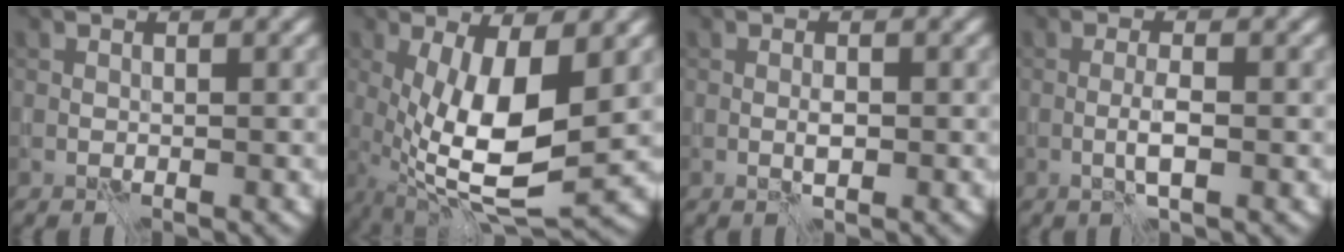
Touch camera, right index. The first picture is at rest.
{"total": 10.2, "force": [-0.6, 3.6, 9.5], "torque": [-0.176, -0.018, -0.011]}
{"total": 0.9, "force": [-0.3, 0.3, 0.8], "torque": [-0.015, -0.001, -0.006]}
{"total": 1.8, "force": [-0.6, 0.0, 1.6], "torque": [-0.032, 0.000, -0.013]}